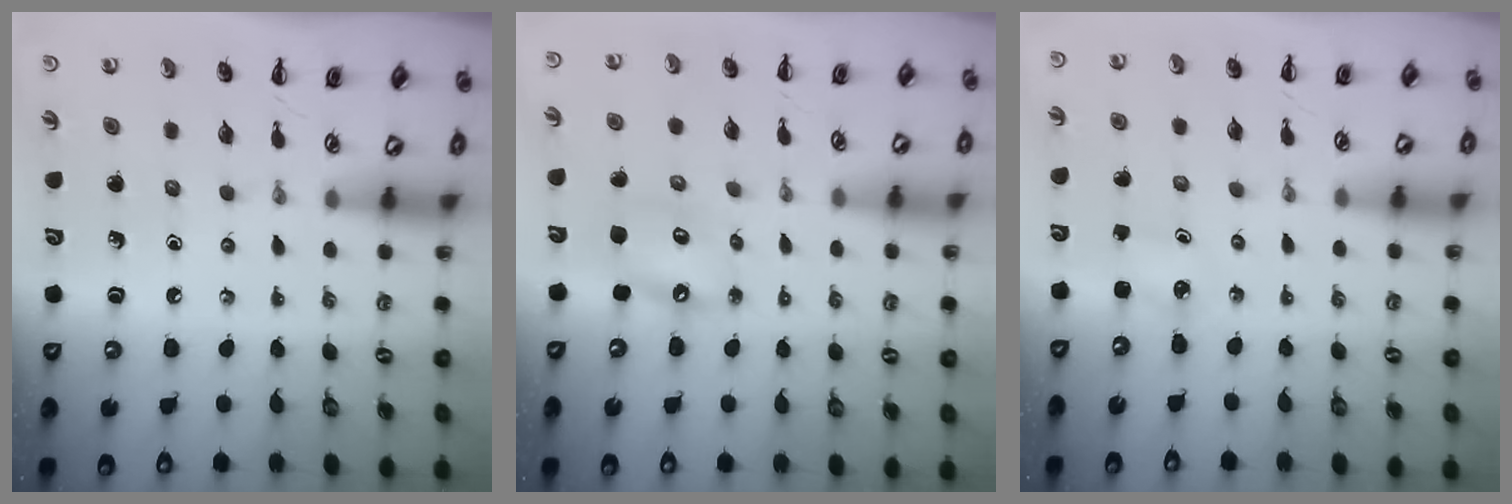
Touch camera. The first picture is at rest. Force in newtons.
{"total": 9.7, "press": 9.4, "slide": 2.2}
{"total": 1.5, "press": 1.5, "slide": 0.3}